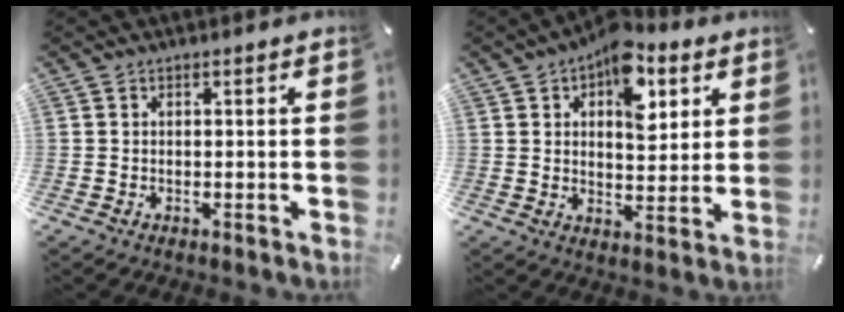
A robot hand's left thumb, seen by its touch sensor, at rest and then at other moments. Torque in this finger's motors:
{"motor_torque": [1.78, 1.44, 0.32, -0.21, 0.12]}